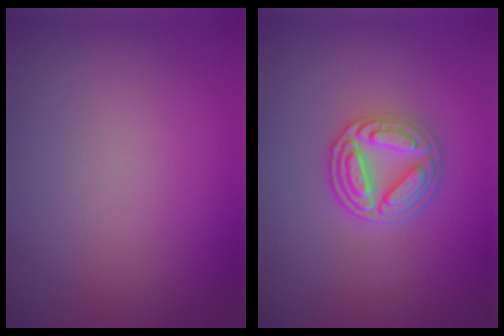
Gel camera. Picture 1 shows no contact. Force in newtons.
{"total": 4.8, "press": 3.8, "slide": 2.9}